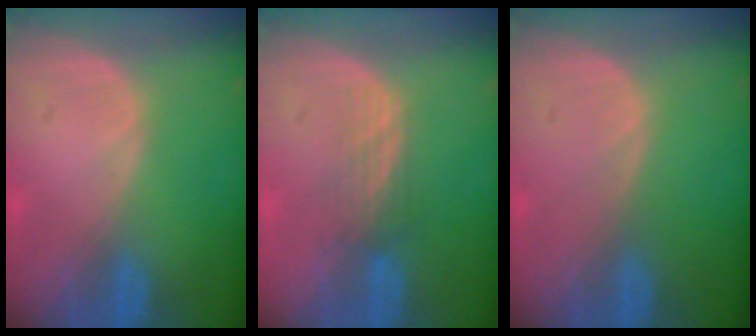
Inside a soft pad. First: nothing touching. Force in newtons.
{"total": 3.2, "press": 2.7, "slide": 1.7}
{"total": 0.0}